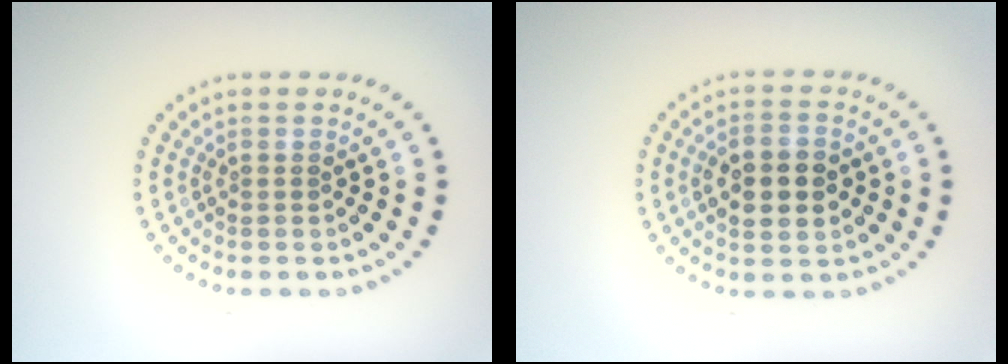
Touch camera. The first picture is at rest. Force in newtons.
{"total": 4.7, "press": 4.7, "slide": 0.2}